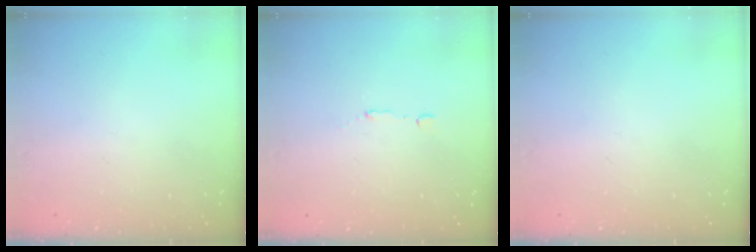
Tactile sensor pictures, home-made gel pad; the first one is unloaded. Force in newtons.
{"total": 2.9, "press": 2.9, "slide": 0.6}
{"total": 0.0}